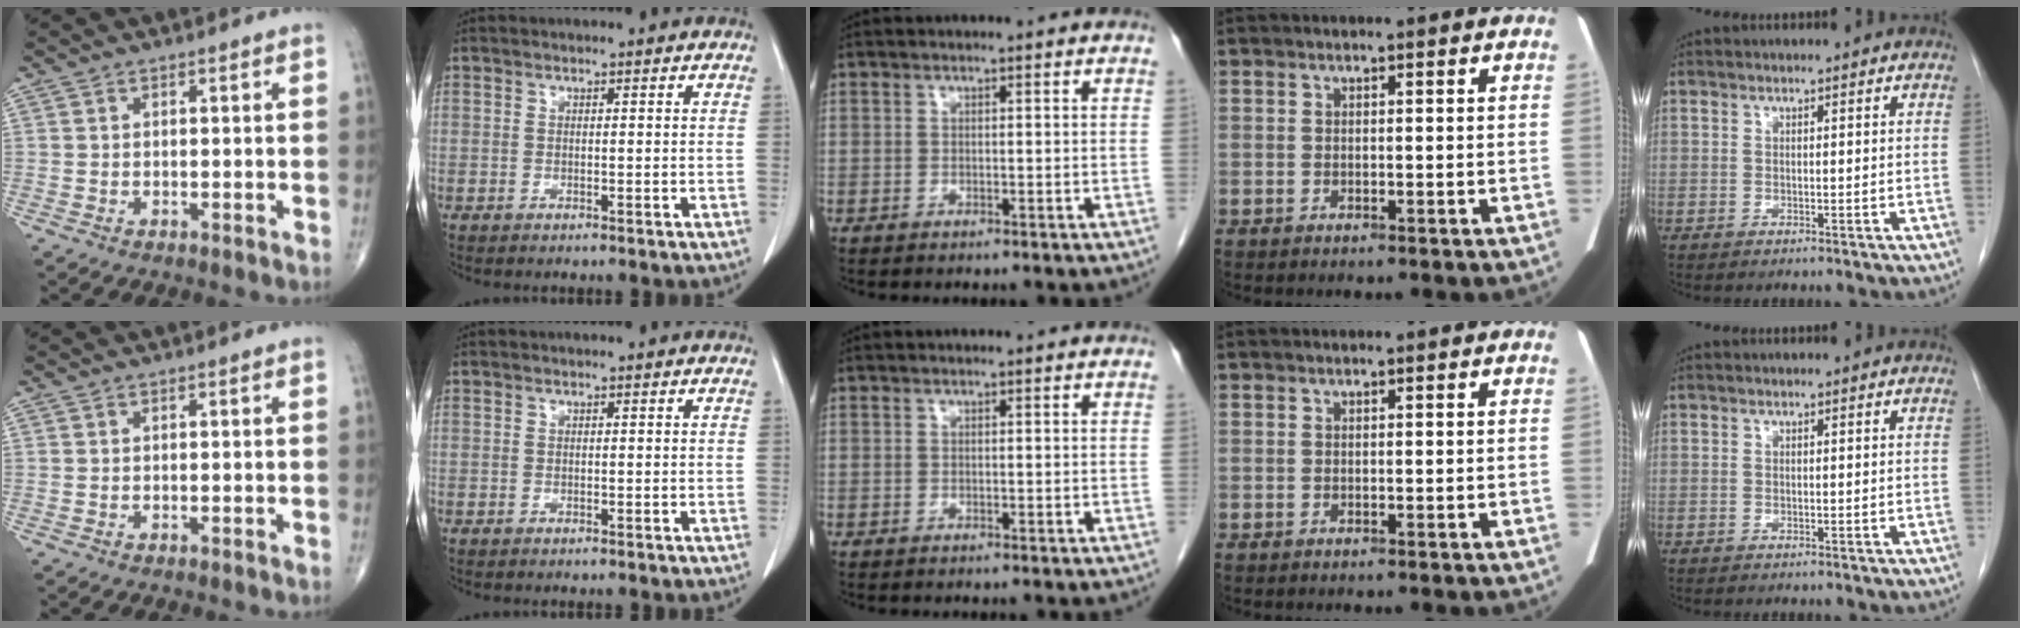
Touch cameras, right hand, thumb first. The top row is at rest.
{}